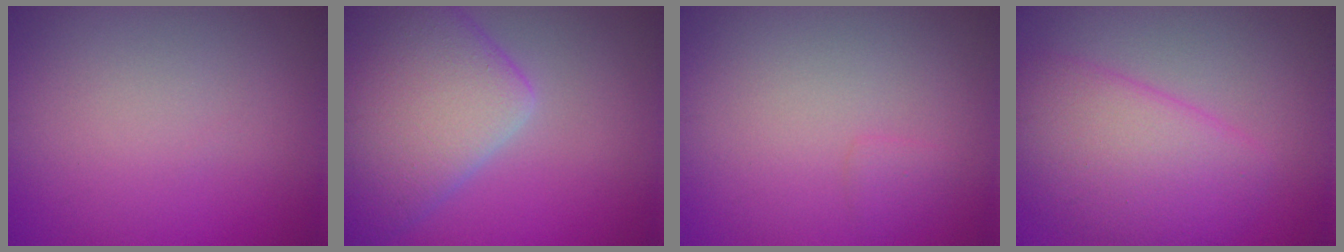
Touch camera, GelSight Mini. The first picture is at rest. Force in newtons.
{"total": 8.8, "press": 8.7, "slide": 0.5}
{"total": 0.8, "press": 0.8, "slide": 0.1}
{"total": 5.5, "press": 5.5, "slide": 0.3}